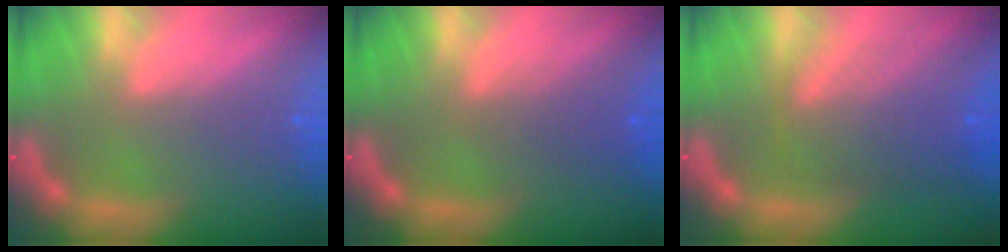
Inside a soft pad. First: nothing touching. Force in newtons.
{"total": 2.5}
{"total": 7.0}